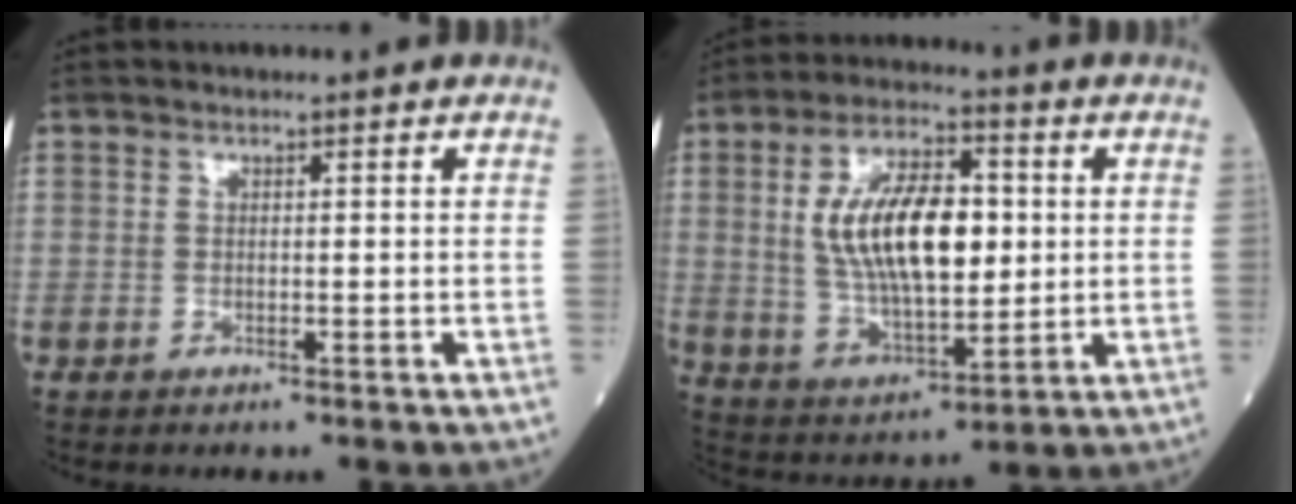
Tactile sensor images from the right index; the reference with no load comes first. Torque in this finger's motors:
{"motor_torque": [0.49, -0.08, 0.60, 0.21]}